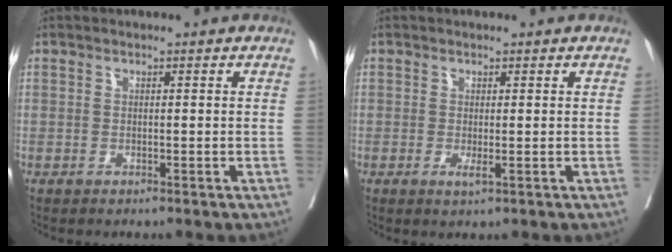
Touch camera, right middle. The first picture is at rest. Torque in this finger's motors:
{"motor_torque": [0.62, -0.62, -0.02, 0.01]}